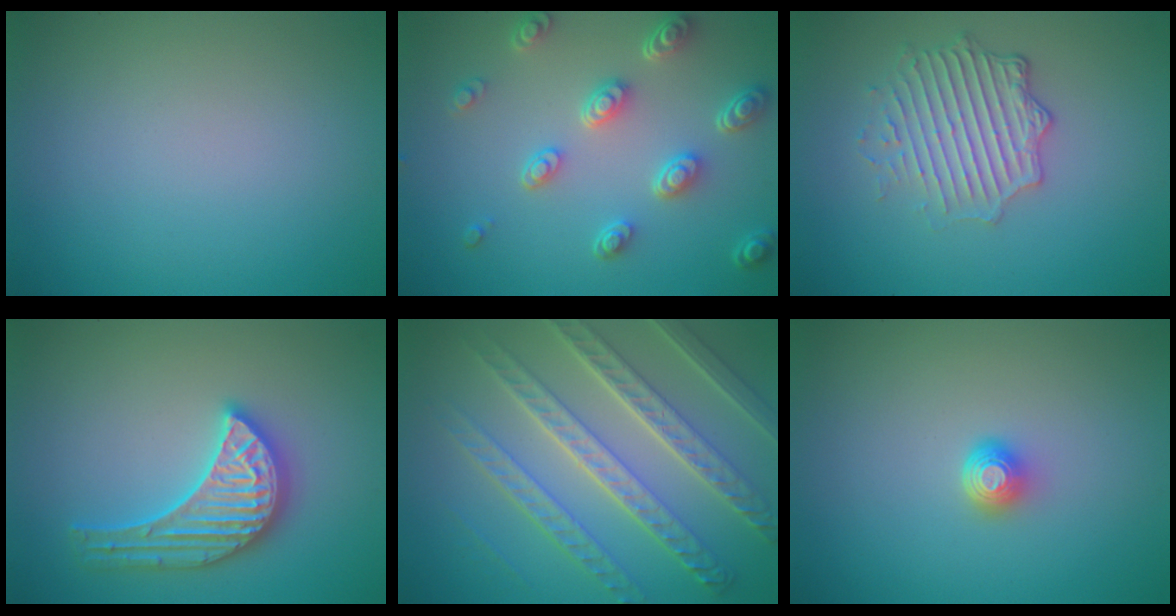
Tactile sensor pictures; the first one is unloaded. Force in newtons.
{"total": 4.9, "press": 3.7, "slide": 3.2}
{"total": 4.5, "press": 3.5, "slide": 2.9}
{"total": 4.2, "press": 4.1, "slide": 0.5}
{"total": 8.2, "press": 6.4, "slide": 5.1}
{"total": 1.6, "press": 1.2, "slide": 1.0}